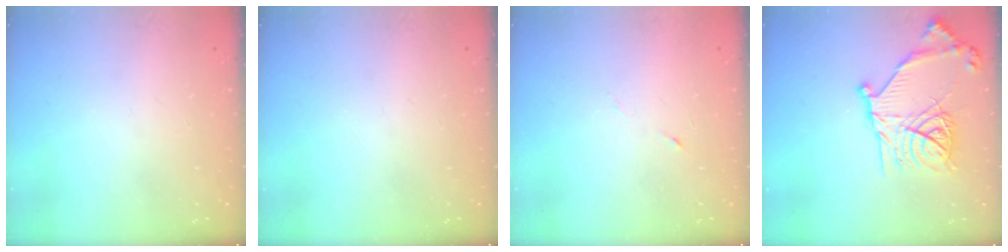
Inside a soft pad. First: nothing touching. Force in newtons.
{"total": 0.0}
{"total": 3.1, "press": 3.0, "slide": 1.0}
{"total": 18.2, "press": 18.2, "slide": 1.1}